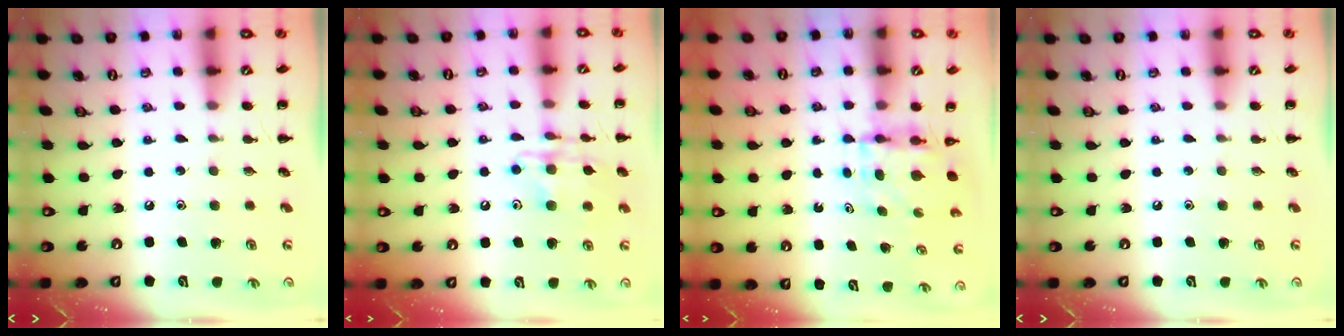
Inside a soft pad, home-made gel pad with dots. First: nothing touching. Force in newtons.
{"total": 12.5, "press": 12.4, "slide": 1.6}
{"total": 3.9, "press": 3.9, "slide": 0.3}
{"total": 0.0}